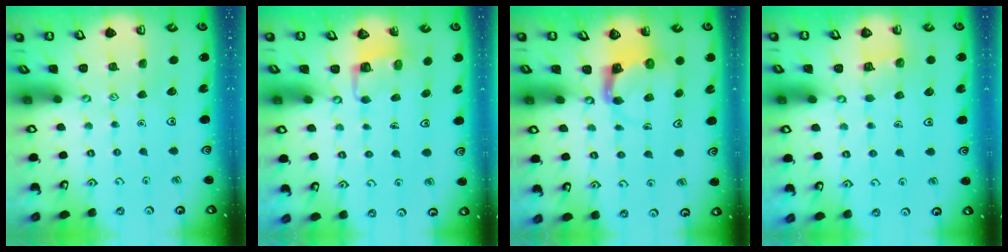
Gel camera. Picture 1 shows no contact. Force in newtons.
{"total": 3.3, "press": 3.3, "slide": 0.2}
{"total": 3.9, "press": 3.8, "slide": 0.7}
{"total": 3.4, "press": 3.4, "slide": 0.2}